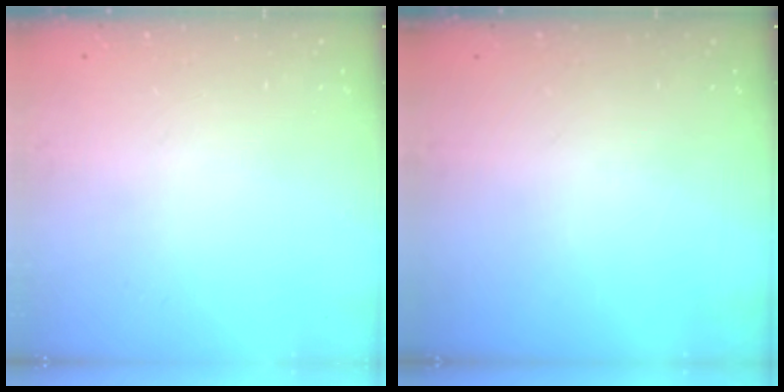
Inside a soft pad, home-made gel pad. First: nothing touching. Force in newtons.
{"total": 0.0}